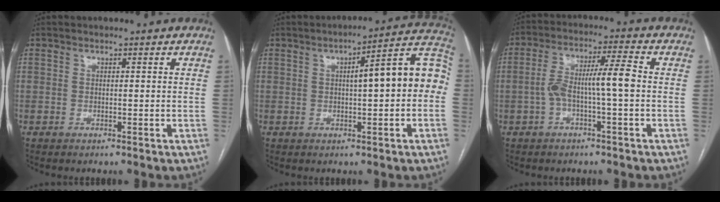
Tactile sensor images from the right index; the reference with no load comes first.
{"total": 12.2, "force": [0.8, 2.3, 12.0], "torque": [-0.156, 0.045, 0.007]}
{"total": 7.9, "force": [-1.1, 0.7, 7.8], "torque": [-0.146, 0.027, -0.020]}